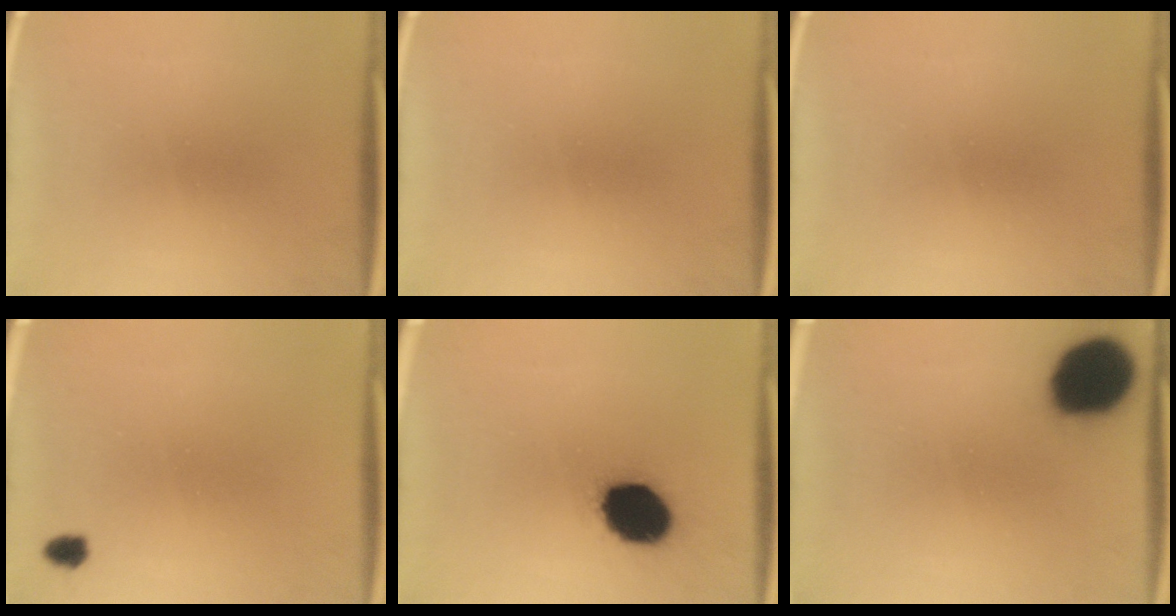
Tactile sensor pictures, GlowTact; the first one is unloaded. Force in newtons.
{"total": 0.0}
{"total": 0.0}
{"total": 1.8}
{"total": 15.6}
{"total": 18.0}